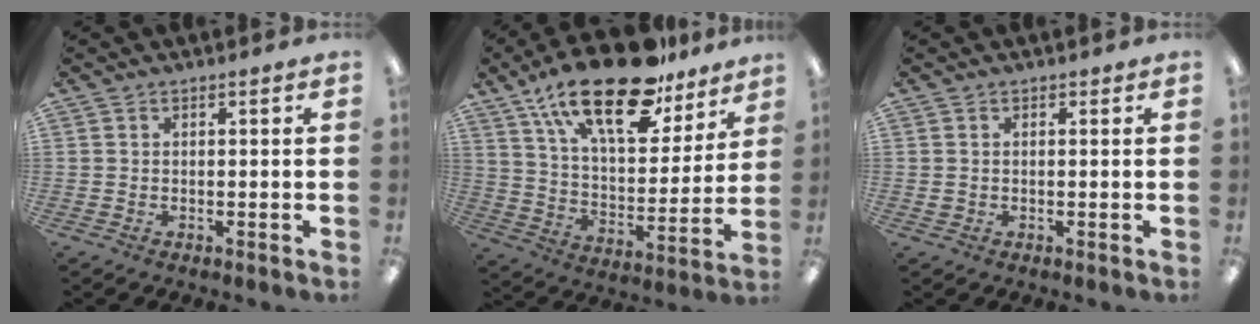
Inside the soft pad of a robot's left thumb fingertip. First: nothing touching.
{"total": 24.0, "force": [16.5, 9.4, 14.6], "torque": [-0.243, -0.095, 0.285]}
{"total": 1.1, "force": [0.3, 1.0, 0.1], "torque": [-0.003, 0.007, 0.003]}